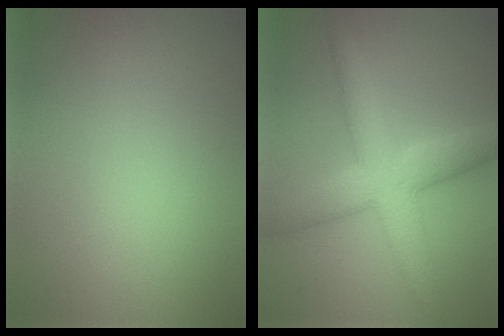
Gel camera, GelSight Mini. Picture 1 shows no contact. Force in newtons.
{"total": 5.9, "press": 5.9, "slide": 0.0}